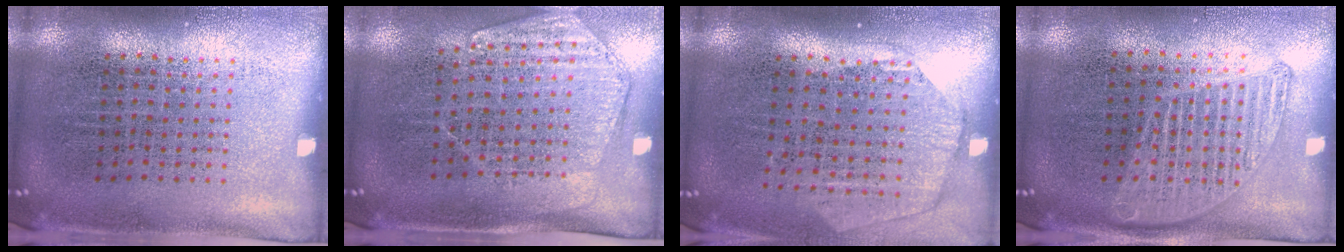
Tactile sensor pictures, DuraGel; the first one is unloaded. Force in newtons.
{"total": 1.6, "press": 1.5, "slide": 0.6}
{"total": 1.8, "press": 1.6, "slide": 0.8}
{"total": 1.3, "press": 1.3, "slide": 0.3}